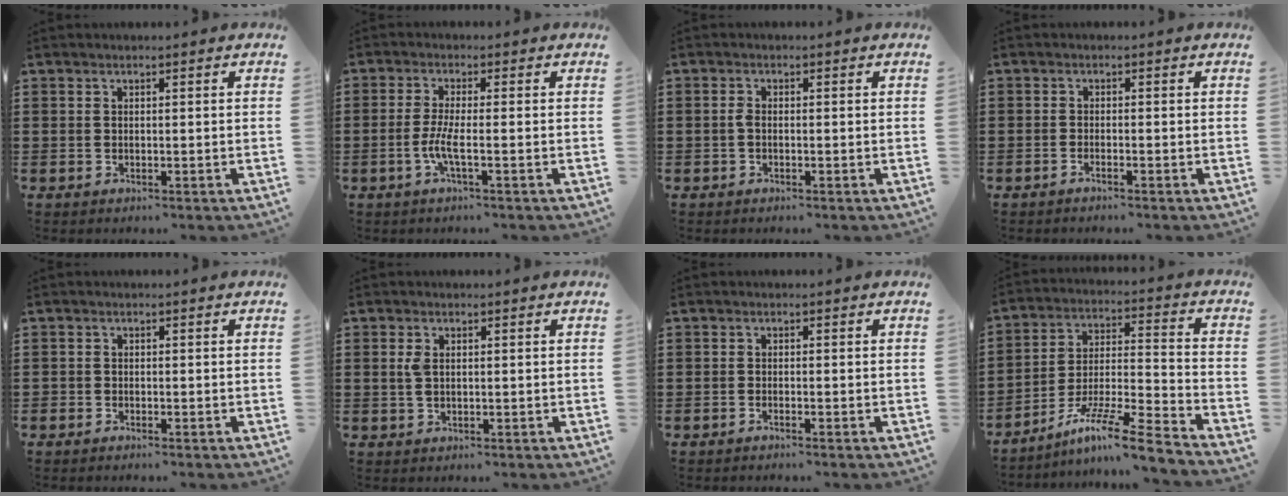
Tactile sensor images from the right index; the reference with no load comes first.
{"total": 3.9, "force": [-1.5, 0.3, 3.6], "torque": [-0.084, -0.011, -0.037]}
{"total": 1.2, "force": [-0.3, 0.4, 1.0], "torque": [-0.021, 0.000, -0.006]}
{"total": 0.9, "force": [-0.8, -0.2, 0.4], "torque": [-0.007, -0.003, -0.015]}
{"total": 0.7, "force": [-0.7, 0.2, 0.0], "torque": [-0.002, 0.001, -0.015]}
{"total": 2.0, "force": [0.4, 1.1, 1.7], "torque": [-0.038, 0.006, 0.006]}
{"total": 0.7, "force": [-0.6, -0.1, 0.3], "torque": [-0.007, -0.003, -0.012]}
{"total": 10.7, "force": [-8.4, 0.1, 6.7], "torque": [-0.110, 0.009, -0.165]}